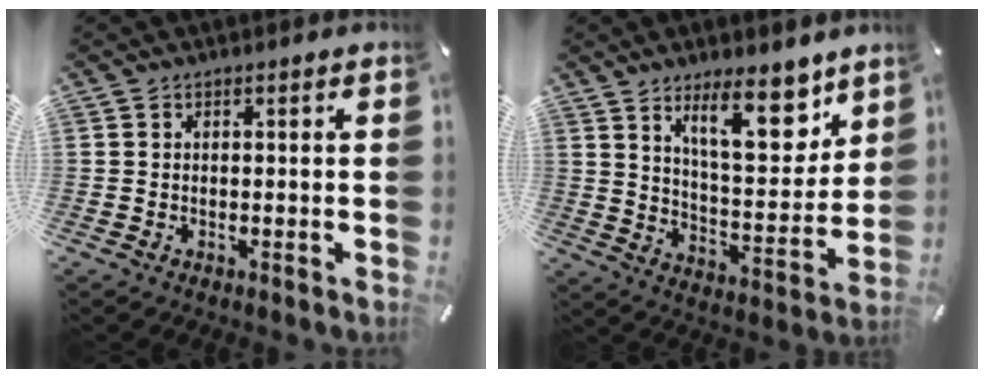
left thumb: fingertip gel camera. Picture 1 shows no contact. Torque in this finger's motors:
{"motor_torque": [2.43, 1.80, 1.29, -1.48, 0.40]}